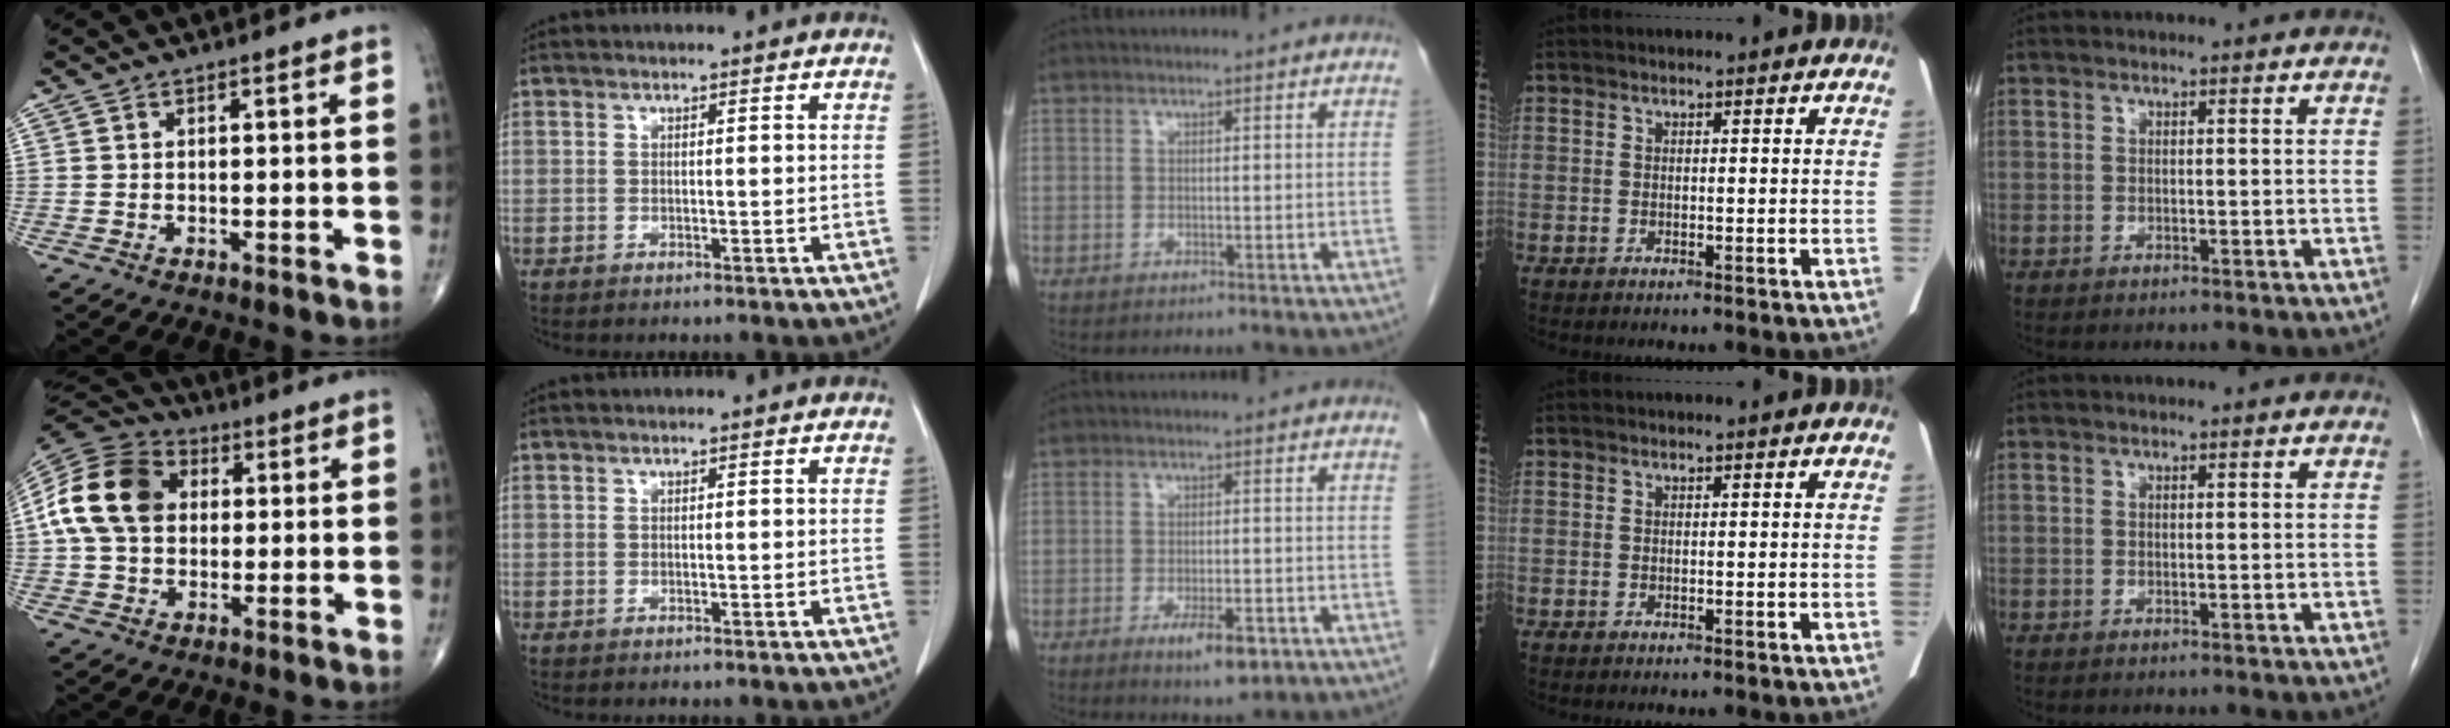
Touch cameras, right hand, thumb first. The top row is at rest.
{"thumb": {"total": 15.8, "force": [2.0, 11.9, 10.2], "torque": [-0.187, 0.025, 0.027]}, "middle": {"total": 5.2, "force": [-2.6, 1.6, 4.2], "torque": [-0.069, -0.006, -0.032]}}